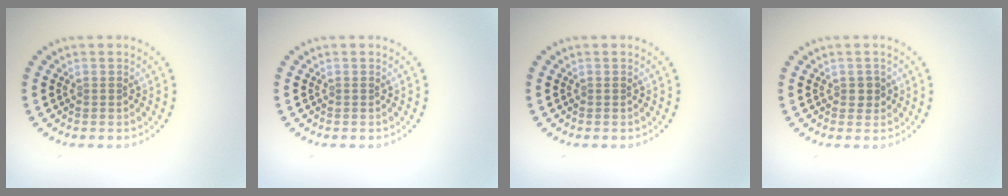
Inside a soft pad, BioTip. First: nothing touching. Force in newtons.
{"total": 0.0}
{"total": 0.0}
{"total": 1.0, "press": 0.9, "slide": 0.2}